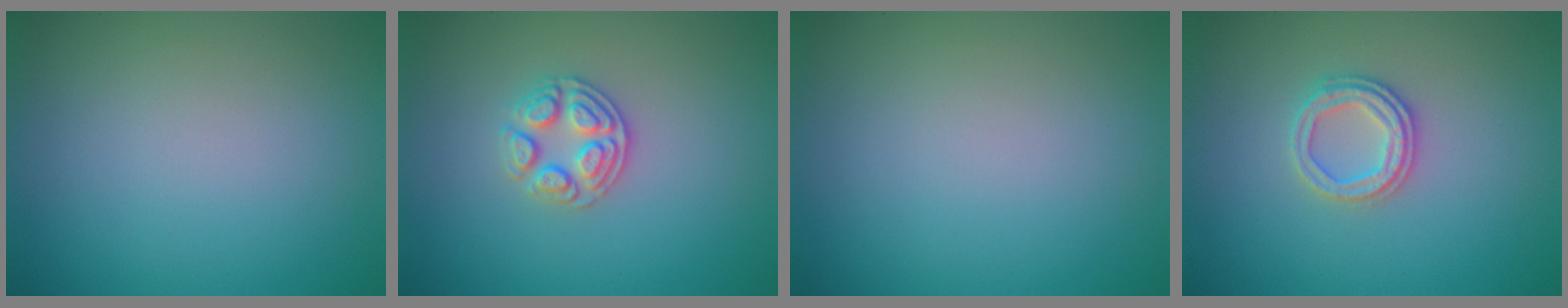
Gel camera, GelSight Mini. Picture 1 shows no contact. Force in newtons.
{"total": 2.7, "press": 2.6, "slide": 0.8}
{"total": 0.0}
{"total": 2.5, "press": 2.4, "slide": 0.6}